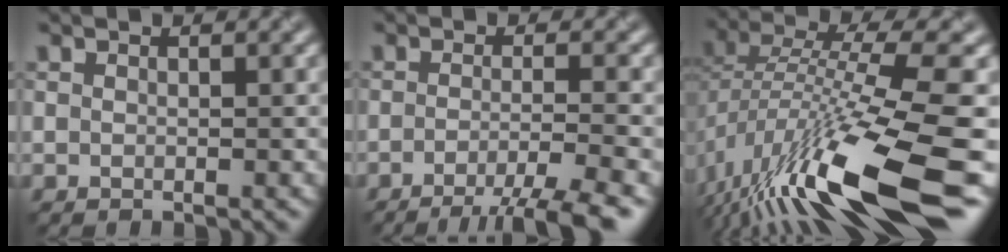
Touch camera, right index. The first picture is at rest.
{"total": 4.9, "force": [-3.0, 0.7, 3.8], "torque": [-0.053, -0.006, -0.054]}
{"total": 14.7, "force": [-6.4, 3.9, 12.7], "torque": [-0.248, -0.005, -0.104]}